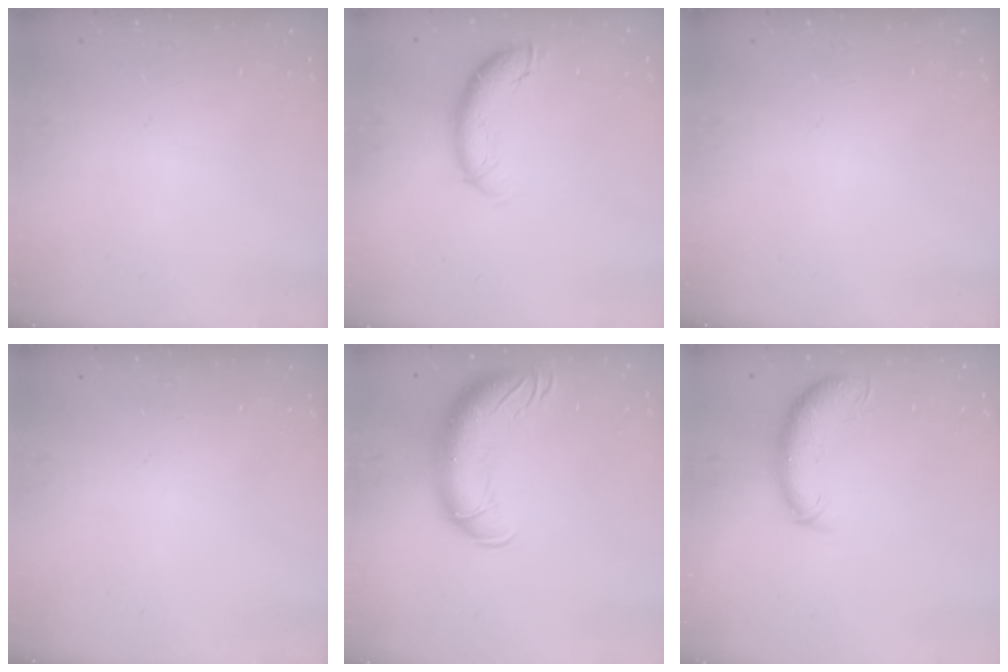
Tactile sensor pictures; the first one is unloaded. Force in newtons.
{"total": 9.4, "press": 9.4, "slide": 0.5}
{"total": 0.0}
{"total": 0.0}
{"total": 15.9, "press": 15.5, "slide": 3.6}
{"total": 9.7, "press": 9.6, "slide": 1.8}